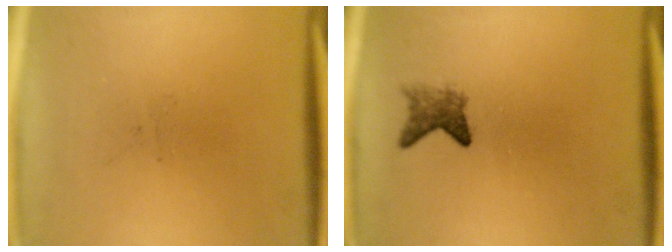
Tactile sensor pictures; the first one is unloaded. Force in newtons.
{"total": 2.5}